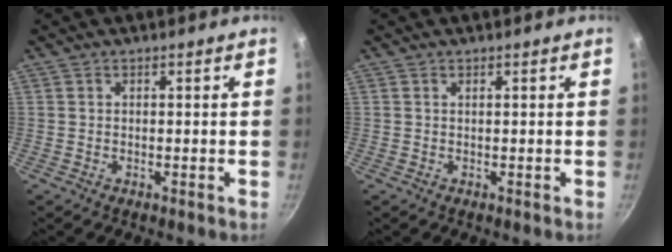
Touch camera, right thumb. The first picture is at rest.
{"total": 0.0}